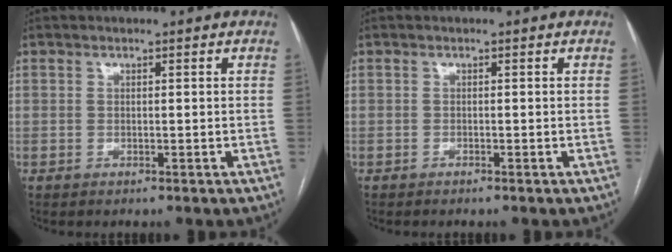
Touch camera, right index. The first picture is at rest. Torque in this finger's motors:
{"motor_torque": [-0.78, -0.71, -0.14, -0.01]}